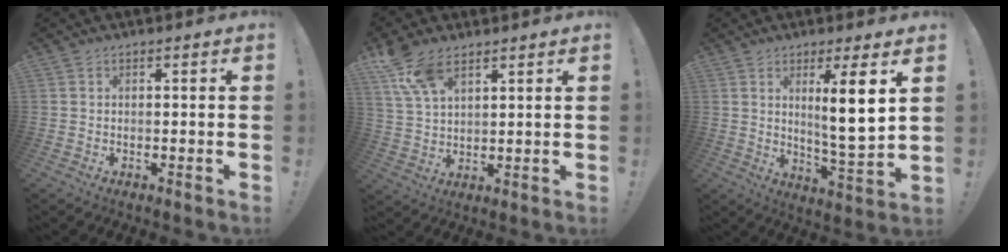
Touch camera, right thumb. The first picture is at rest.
{"total": 9.5, "force": [6.3, 4.3, 5.7], "torque": [-0.112, -0.023, 0.124]}
{"total": 10.9, "force": [3.8, 0.8, 10.1], "torque": [-0.145, -0.027, 0.053]}